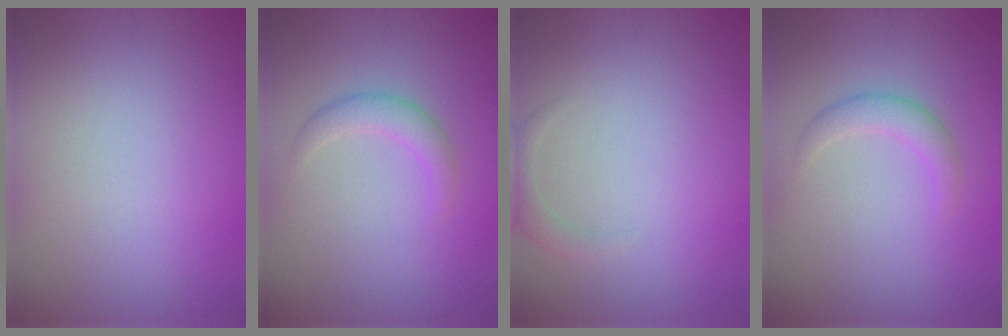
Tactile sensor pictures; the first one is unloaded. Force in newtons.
{"total": 2.1, "press": 2.1, "slide": 0.1}
{"total": 1.3, "press": 1.3, "slide": 0.1}
{"total": 2.1, "press": 2.1, "slide": 0.1}